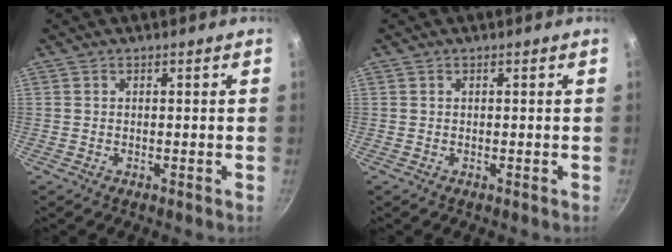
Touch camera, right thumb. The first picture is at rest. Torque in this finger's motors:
{"motor_torque": [-0.38, -0.39, 0.09, 0.08, 0.03]}